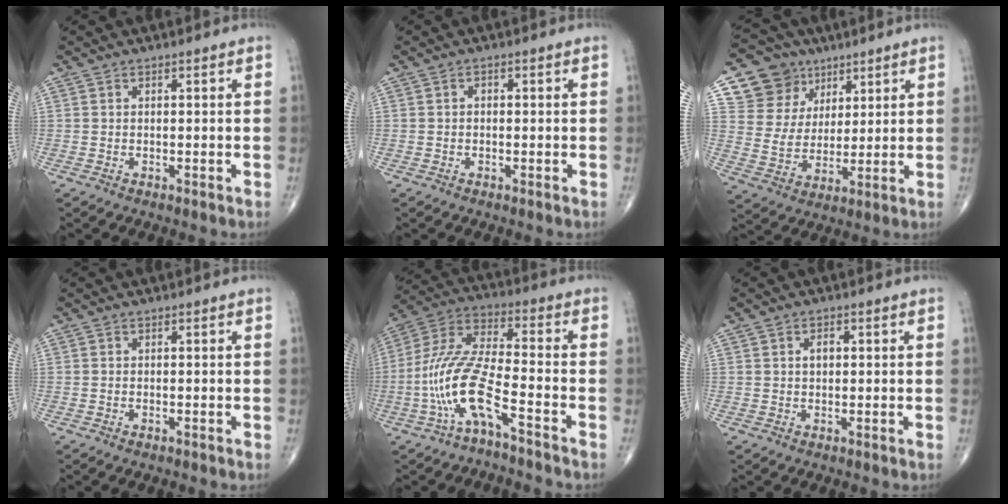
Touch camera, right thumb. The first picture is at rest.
{"total": 0.7, "force": [-0.1, 0.5, 0.5], "torque": [-0.002, 0.003, -0.005]}
{"total": 12.0, "force": [6.4, 9.9, 2.5], "torque": [-0.007, -0.029, 0.123]}
{"total": 0.5, "force": [-0.3, 0.3, 0.4], "torque": [-0.009, 0.002, -0.003]}
{"total": 12.9, "force": [-5.9, 3.2, 11.1], "torque": [-0.254, 0.057, -0.117]}
{"total": 1.8, "force": [0.4, 1.3, 1.3], "torque": [-0.016, 0.003, 0.004]}